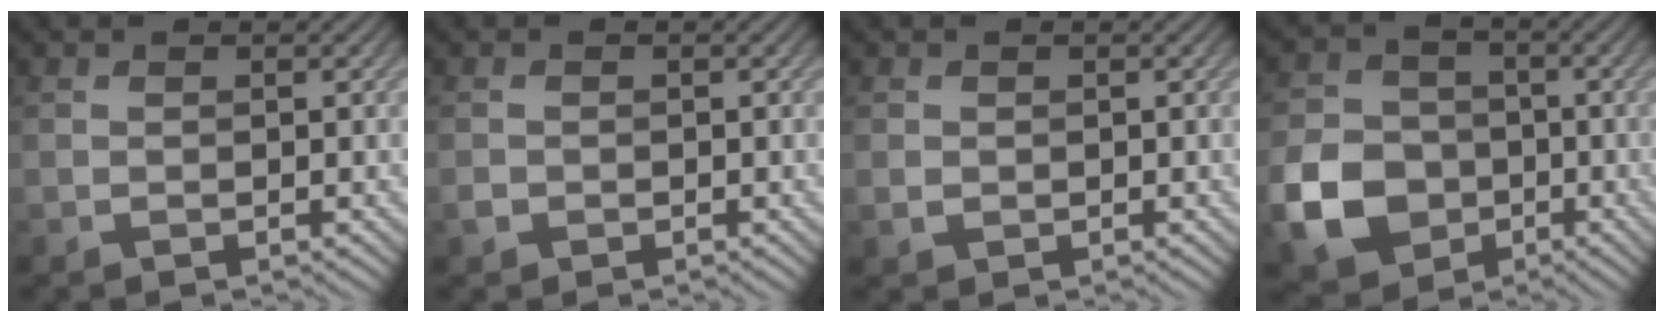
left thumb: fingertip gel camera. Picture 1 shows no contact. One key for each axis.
{"total": 0.8, "fx": -0.4, "fy": 0.6, "fz": 0.2, "tx": -0.006, "ty": -0.003, "tz": -0.009}
{"total": 0.9, "fx": 0.1, "fy": 0.9, "fz": 0.3, "tx": -0.010, "ty": -0.005, "tz": 0.004}
{"total": 9.4, "fx": -3.2, "fy": 7.6, "fz": 4.6, "tx": -0.118, "ty": -0.017, "tz": -0.073}